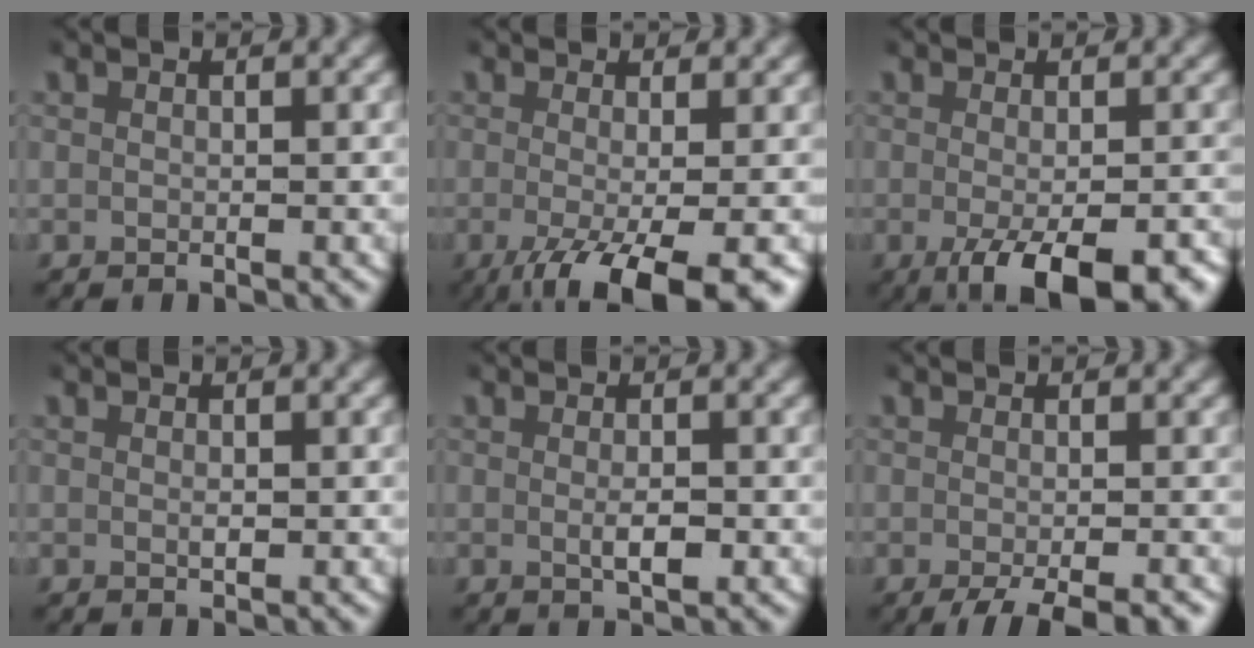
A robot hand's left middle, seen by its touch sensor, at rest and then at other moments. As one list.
[{"total": 6.4, "force": [-2.9, 2.1, 5.3], "torque": [-0.097, -0.034, -0.027]}, {"total": 6.9, "force": [-3.6, 2.2, 5.5], "torque": [-0.093, -0.026, -0.040]}, {"total": 0.6, "force": [0.1, 0.3, 0.5], "torque": [-0.009, -0.003, 0.002]}, {"total": 1.8, "force": [-0.2, 0.6, 1.7], "torque": [-0.028, -0.004, -0.002]}, {"total": 5.3, "force": [-3.9, 1.4, 3.3], "torque": [-0.039, -0.015, -0.049]}]